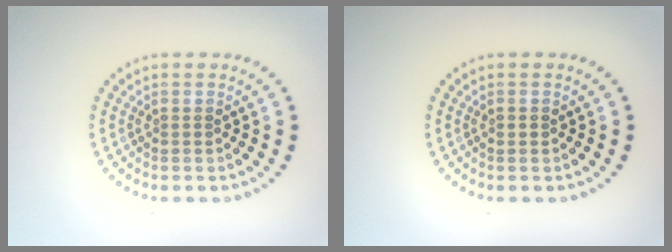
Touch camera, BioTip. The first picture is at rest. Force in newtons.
{"total": 0.6, "press": 0.6, "slide": 0.1}